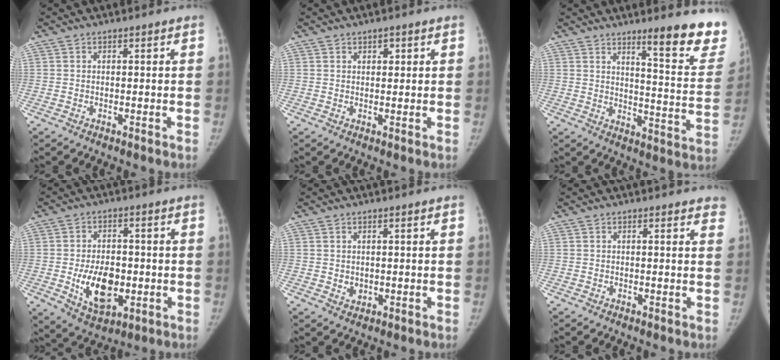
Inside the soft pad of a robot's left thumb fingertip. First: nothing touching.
{"total": 1.7, "force": [0.9, 1.1, 0.9], "torque": [-0.003, -0.003, 0.013]}
{"total": 16.0, "force": [11.6, 2.7, 10.6], "torque": [-0.098, -0.093, 0.155]}
{"total": 11.7, "force": [-2.1, 7.4, 8.9], "torque": [-0.119, -0.004, -0.022]}
{"total": 1.6, "force": [0.3, 1.4, 0.8], "torque": [-0.011, -0.004, 0.012]}
{"total": 2.9, "force": [2.4, 0.9, 1.4], "torque": [0.002, -0.003, 0.014]}